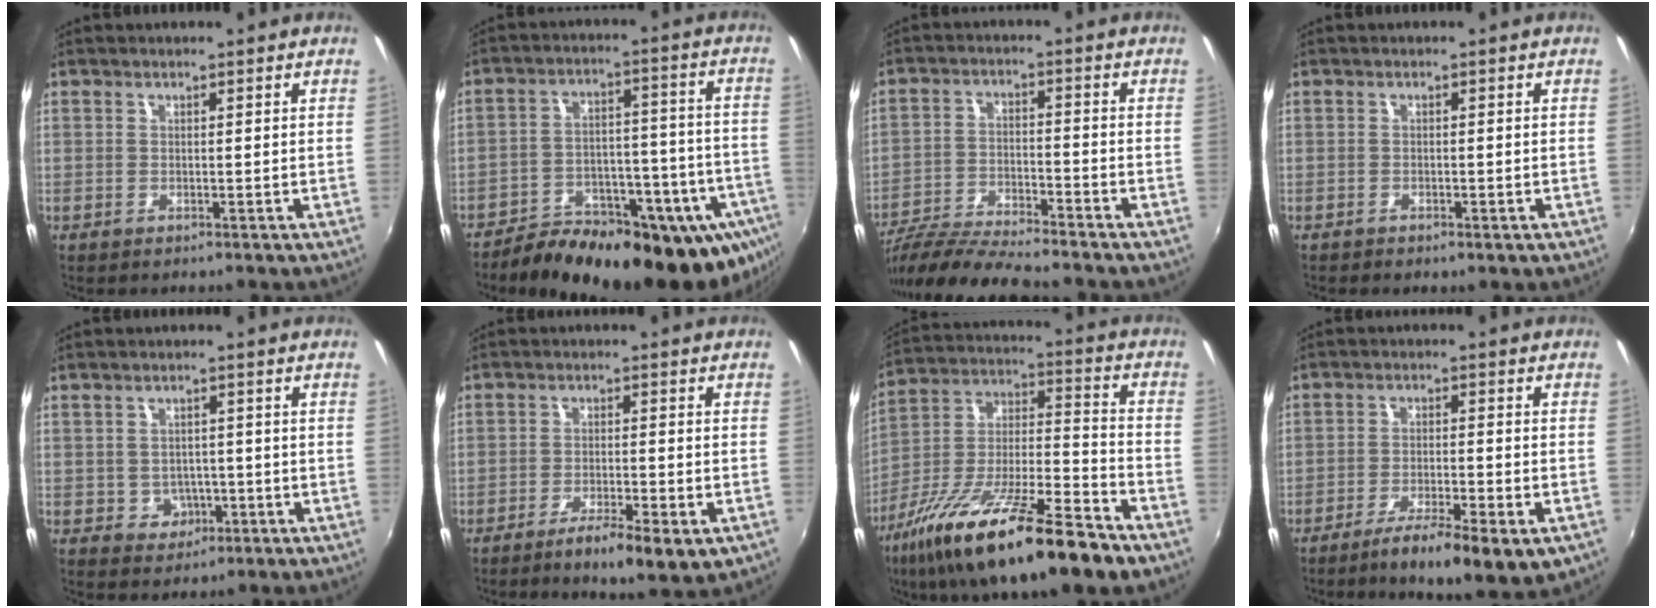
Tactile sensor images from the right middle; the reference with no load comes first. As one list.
[{"total": 27.6, "force": [-20.7, 10.1, 15.3], "torque": [-0.217, -0.019, -0.274]}, {"total": 13.0, "force": [-11.8, 0.5, 5.6], "torque": [-0.129, -0.023, -0.216]}, {"total": 1.7, "force": [-1.2, 0.8, 0.9], "torque": [-0.017, -0.007, -0.017]}, {"total": 3.9, "force": [-1.0, 3.6, 1.0], "torque": [-0.026, 0.006, -0.004]}, {"total": 8.1, "force": [-4.8, 1.4, 6.4], "torque": [-0.120, -0.019, -0.074]}, {"total": 25.2, "force": [-15.5, 5.8, 19.0], "torque": [-0.331, -0.033, -0.264]}, {"total": 11.0, "force": [-6.7, 1.8, 8.6], "torque": [-0.155, -0.029, -0.108]}]